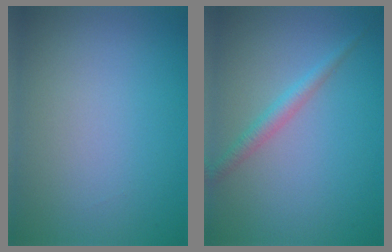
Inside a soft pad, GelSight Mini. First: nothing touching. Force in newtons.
{"total": 1.8, "press": 1.8, "slide": 0.0}